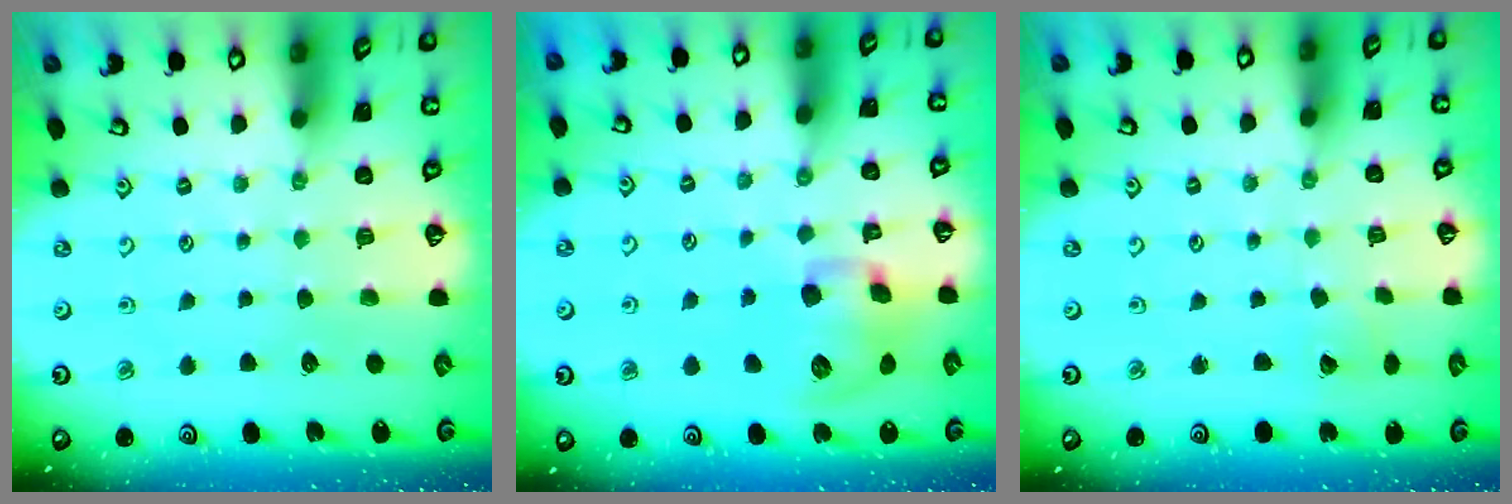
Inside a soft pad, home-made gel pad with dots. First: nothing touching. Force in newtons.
{"total": 12.2, "press": 12.1, "slide": 1.4}
{"total": 2.5, "press": 2.5, "slide": 0.3}